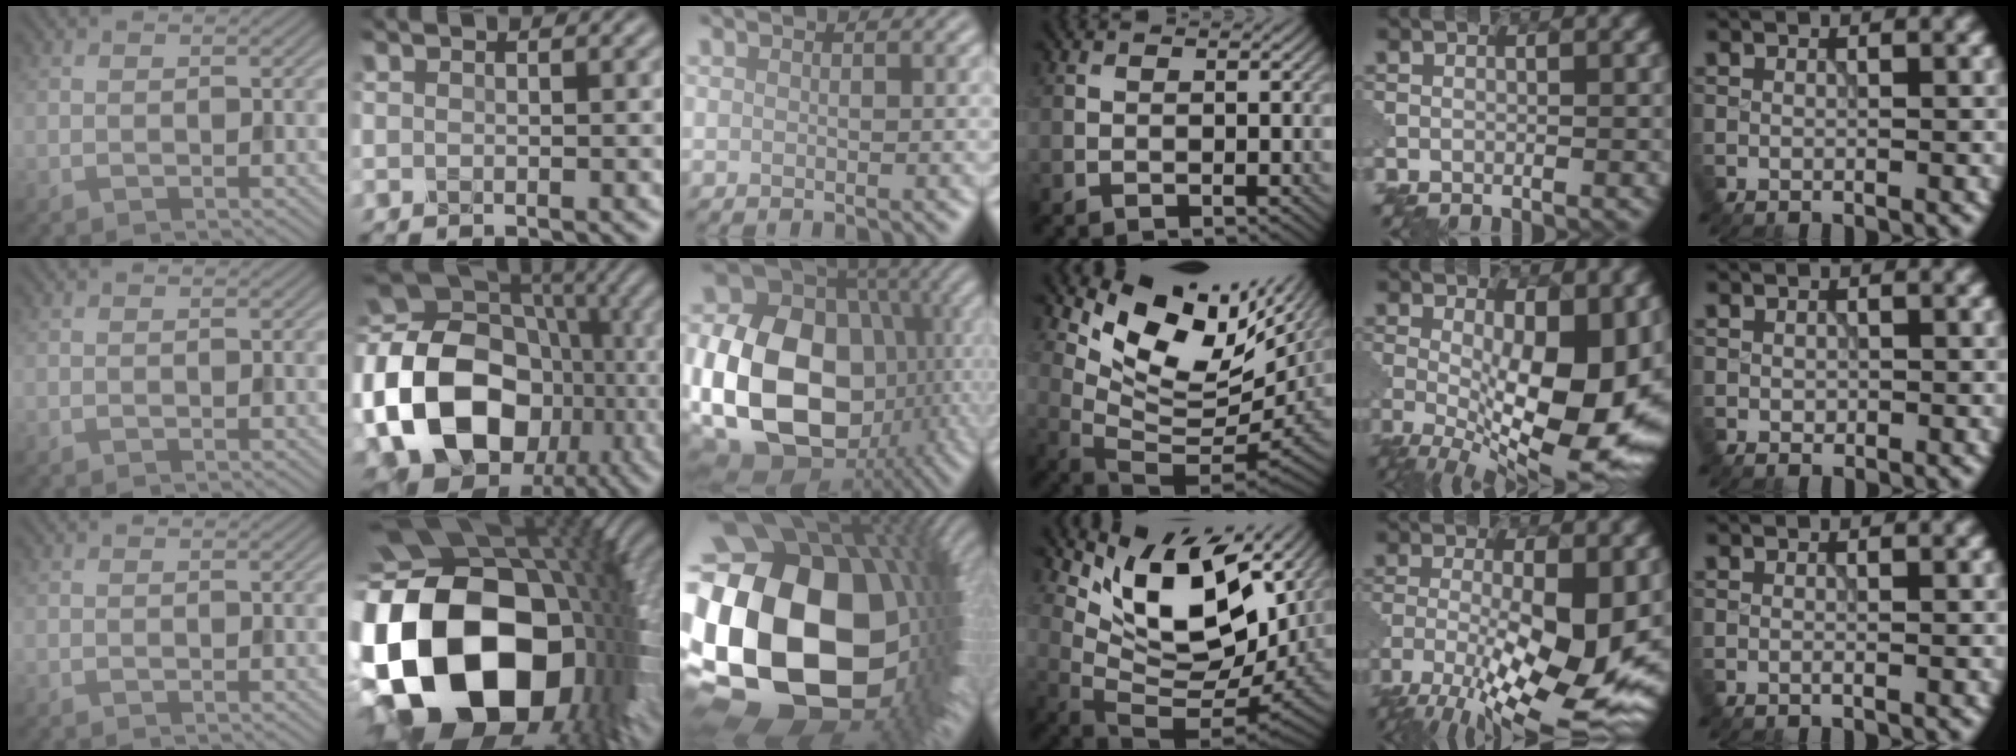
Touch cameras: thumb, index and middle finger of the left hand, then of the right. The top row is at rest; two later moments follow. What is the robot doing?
{"motion": "dispense", "object": "glue stick"}